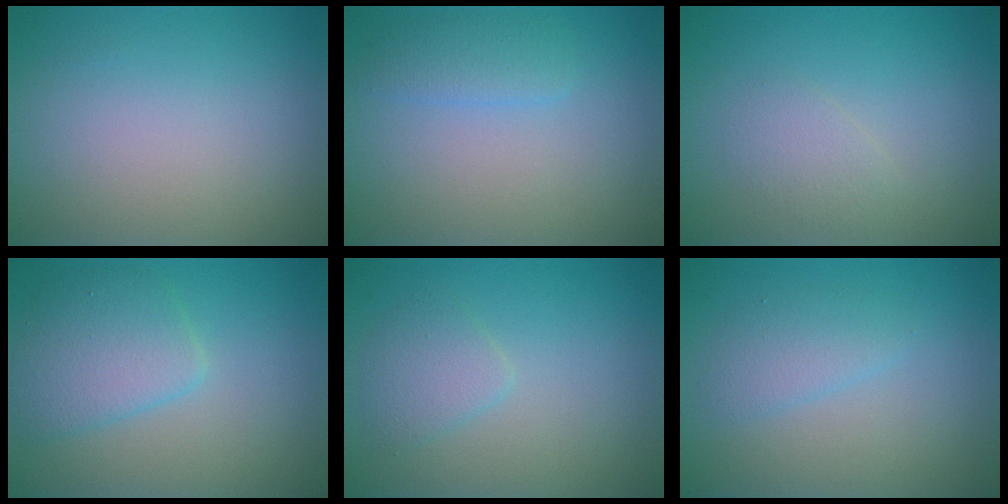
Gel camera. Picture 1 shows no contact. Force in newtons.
{"total": 1.9, "press": 1.9, "slide": 0.2}
{"total": 1.4, "press": 1.4, "slide": 0.1}
{"total": 3.9, "press": 3.9, "slide": 0.1}
{"total": 1.9, "press": 1.9, "slide": 0.1}
{"total": 1.9, "press": 1.9, "slide": 0.1}